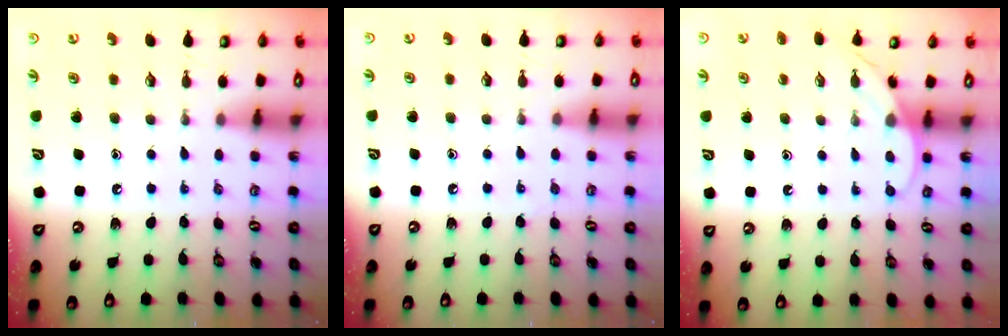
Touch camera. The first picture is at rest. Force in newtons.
{"total": 3.0, "press": 2.9, "slide": 0.3}
{"total": 4.9, "press": 4.9, "slide": 0.5}